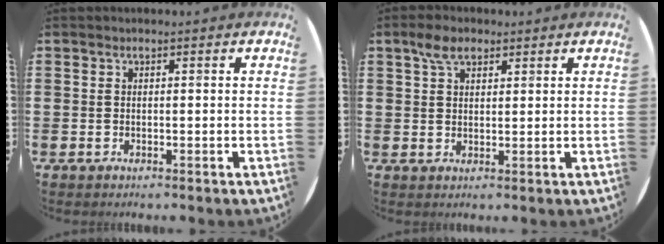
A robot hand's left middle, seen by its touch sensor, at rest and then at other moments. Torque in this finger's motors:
{"motor_torque": [0.84, -0.94, 0.06, 0.07]}